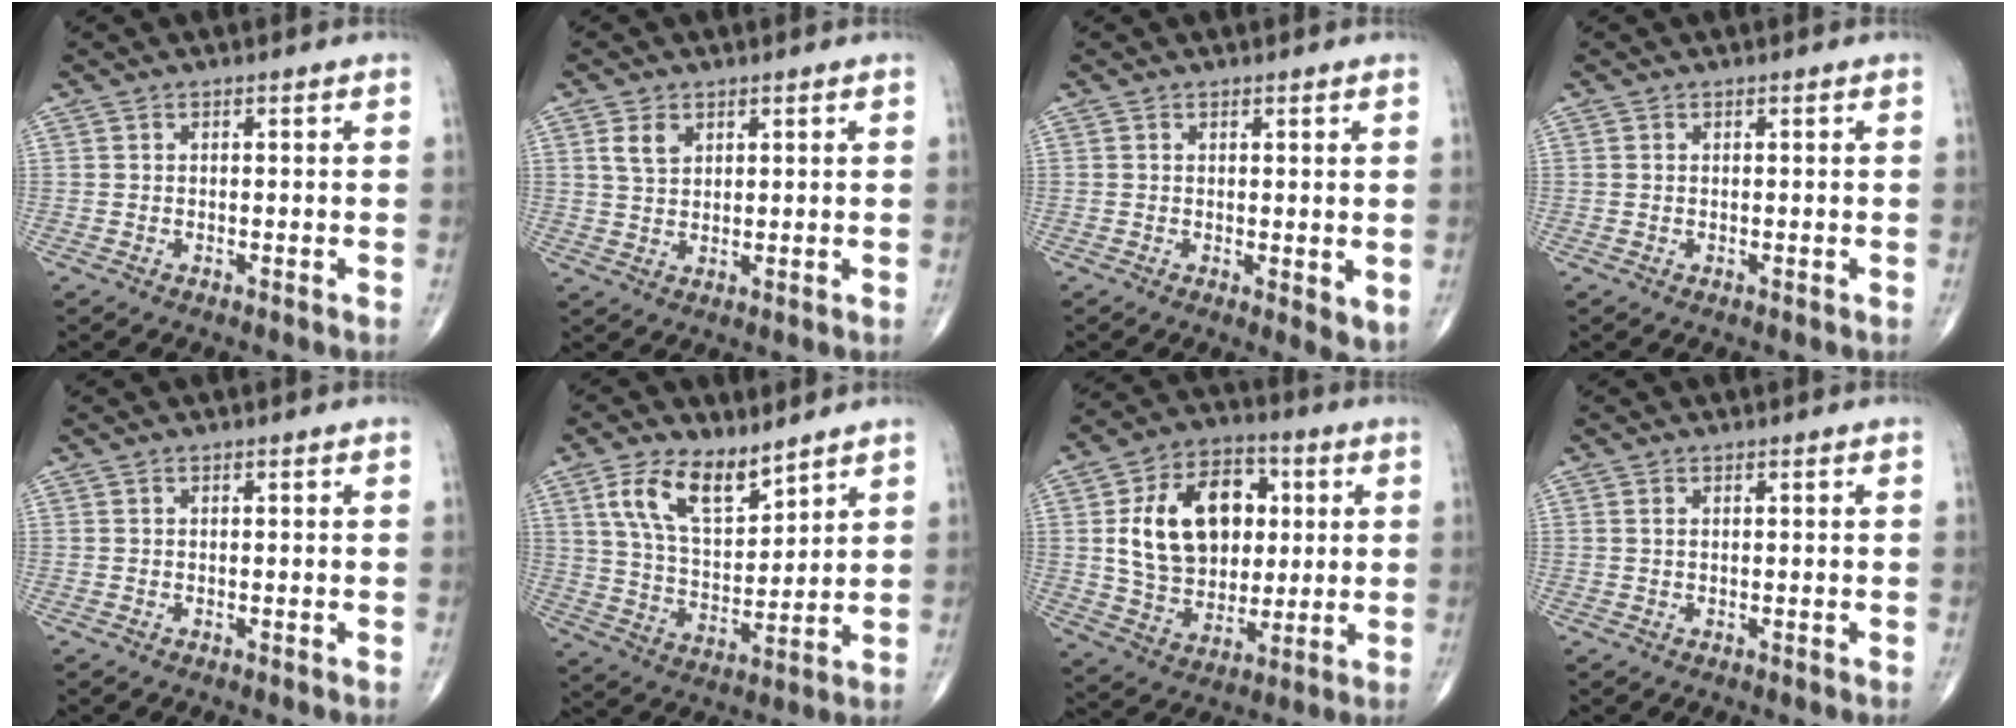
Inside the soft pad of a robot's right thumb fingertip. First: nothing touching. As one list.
[{"total": 3.9, "force": [1.8, 2.5, 2.3], "torque": [-0.036, -0.006, 0.039]}, {"total": 3.4, "force": [0.1, 1.3, 3.2], "torque": [-0.046, -0.013, 0.004]}, {"total": 0.0}, {"total": 0.0}, {"total": 12.2, "force": [7.4, 5.8, 7.7], "torque": [-0.125, -0.040, 0.149]}, {"total": 19.4, "force": [3.4, 13.8, 13.2], "torque": [-0.182, 0.006, 0.064]}, {"total": 0.5, "force": [0.1, 0.3, 0.4], "torque": [-0.011, 0.005, 0.003]}]